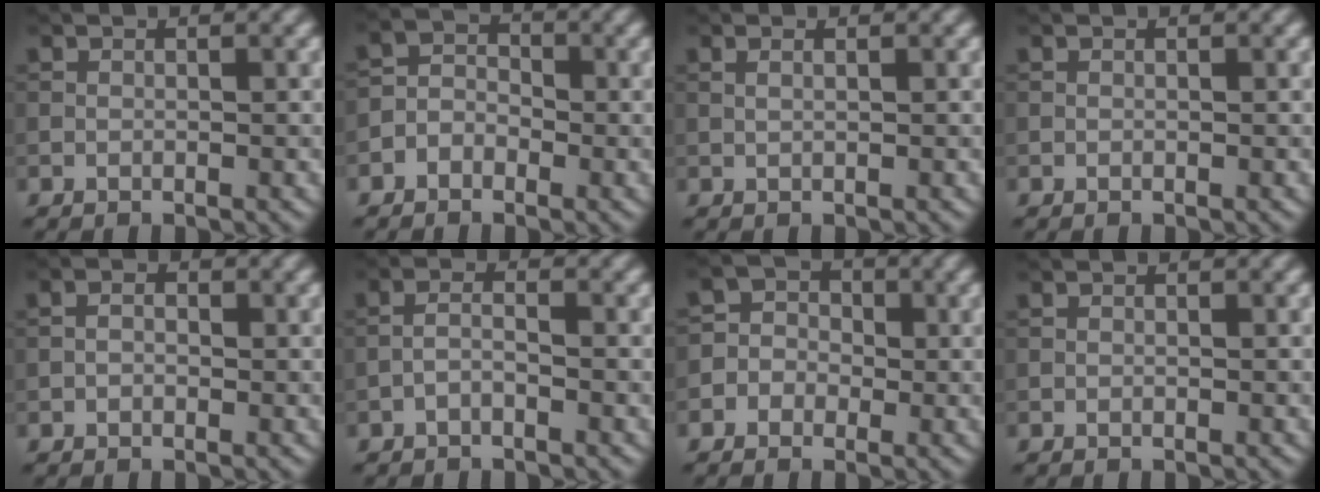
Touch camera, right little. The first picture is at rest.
{"total": 2.3, "force": [-1.3, 1.6, 0.9], "torque": [-0.013, 0.010, -0.034]}
{"total": 0.9, "force": [0.5, 0.3, 0.7], "torque": [-0.009, -0.007, 0.005]}
{"total": 0.0}
{"total": 1.6, "force": [0.1, 1.2, 1.1], "torque": [-0.013, -0.002, -0.014]}
{"total": 1.4, "force": [-0.9, 0.3, 1.0], "torque": [-0.023, 0.005, -0.024]}
{"total": 3.5, "force": [-0.9, 3.3, 0.8], "torque": [0.011, 0.017, -0.041]}
{"total": 0.0}